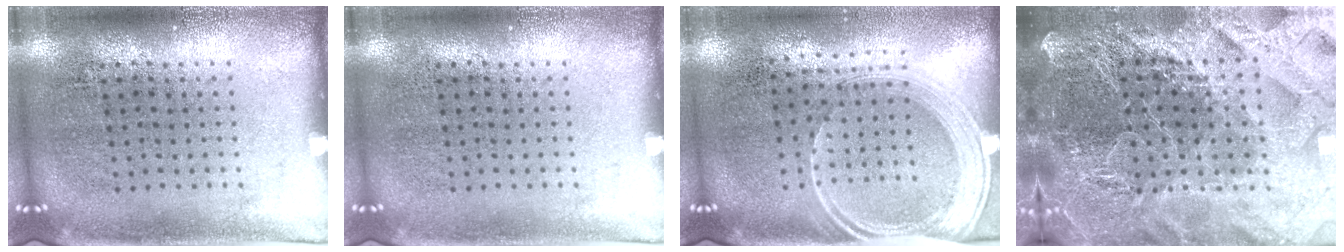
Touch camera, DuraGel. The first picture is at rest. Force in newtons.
{"total": 0.0}
{"total": 1.9, "press": 1.6, "slide": 1.1}
{"total": 6.2, "press": 5.3, "slide": 3.1}